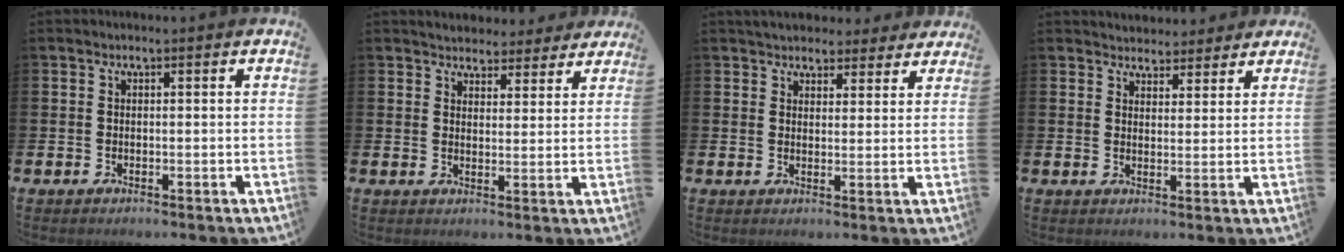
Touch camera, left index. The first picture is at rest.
{"total": 4.0, "force": [3.8, 1.3, -0.2], "torque": [-0.001, -0.028, 0.066]}
{"total": 4.5, "force": [4.2, 1.6, 0.1], "torque": [-0.006, -0.024, 0.075]}
{"total": 3.7, "force": [3.4, 1.3, -0.4], "torque": [0.006, -0.022, 0.059]}